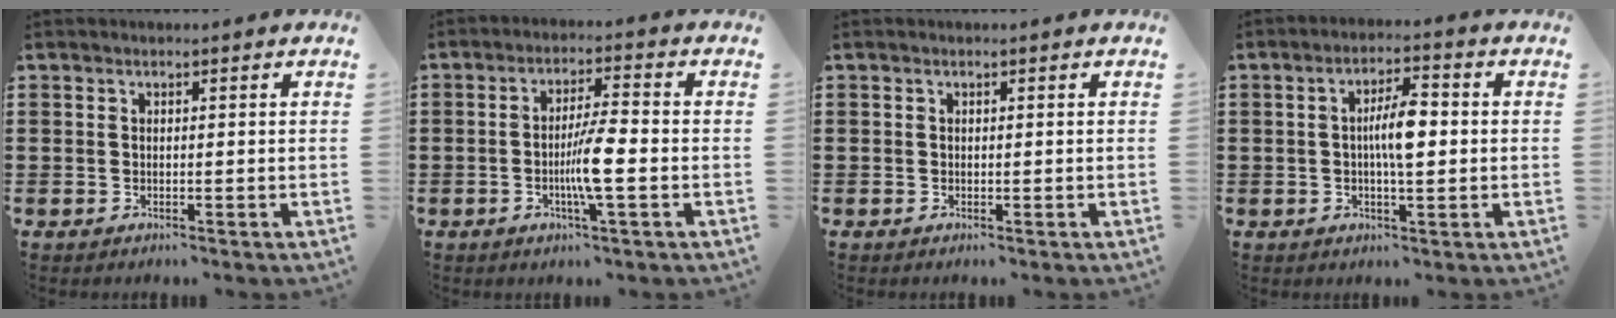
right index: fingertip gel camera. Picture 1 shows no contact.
{"total": 6.9, "force": [-1.8, 0.6, 6.6], "torque": [-0.125, -0.006, -0.038]}
{"total": 0.0}
{"total": 5.9, "force": [0.1, 1.6, 5.6], "torque": [-0.102, 0.005, -0.001]}